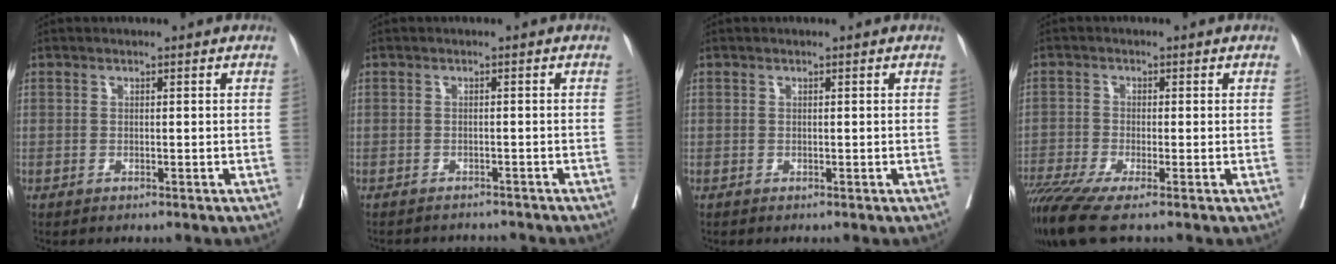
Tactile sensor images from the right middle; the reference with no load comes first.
{"total": 5.6, "force": [-5.4, 1.2, 0.6], "torque": [-0.002, -0.001, -0.067]}
{"total": 0.0}
{"total": 7.3, "force": [-5.3, 0.3, 5.0], "torque": [-0.091, -0.018, -0.099]}